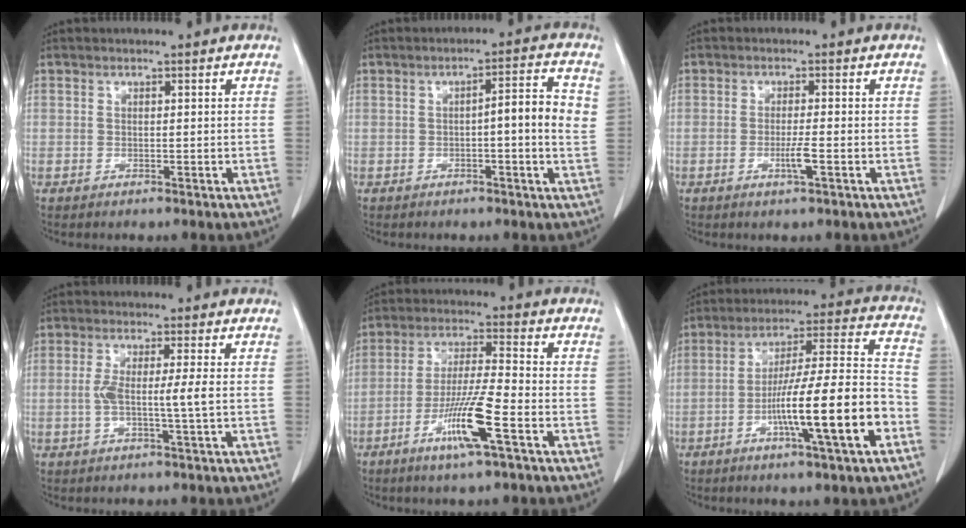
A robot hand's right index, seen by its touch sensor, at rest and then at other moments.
{"total": 6.1, "force": [0.3, 0.5, 6.1], "torque": [-0.085, 0.011, 0.000]}
{"total": 2.6, "force": [-0.9, -0.1, 2.4], "torque": [-0.047, -0.004, -0.017]}
{"total": 4.6, "force": [-0.4, -0.4, 4.5], "torque": [-0.088, 0.000, -0.007]}
{"total": 10.3, "force": [-4.6, -0.1, 9.2], "torque": [-0.178, -0.013, -0.089]}
{"total": 18.3, "force": [-6.6, 0.2, 17.0], "torque": [-0.268, 0.003, -0.108]}